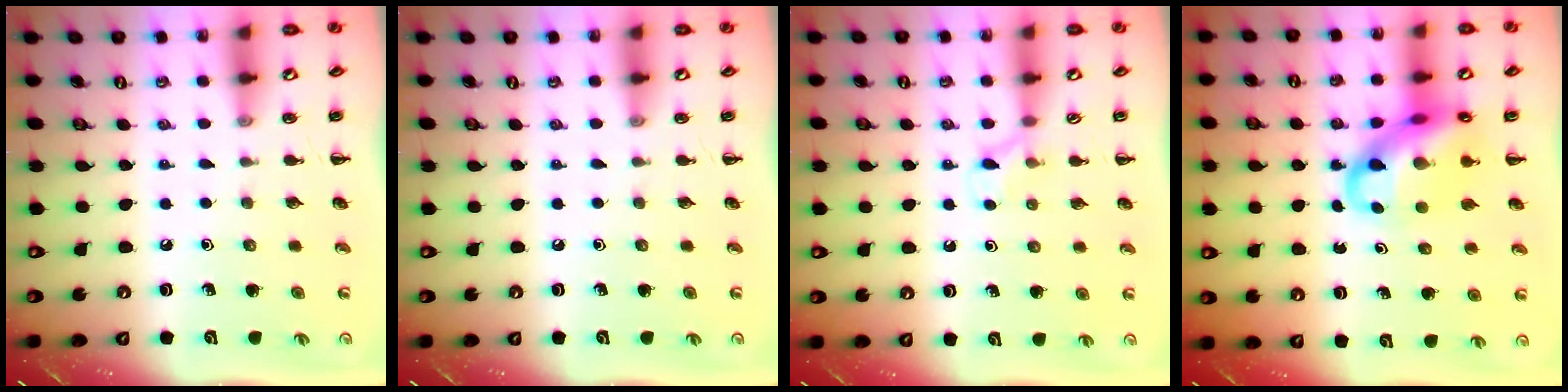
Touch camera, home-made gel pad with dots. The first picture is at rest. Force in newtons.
{"total": 0.0}
{"total": 4.1, "press": 3.8, "slide": 1.4}
{"total": 14.7, "press": 14.2, "slide": 3.8}